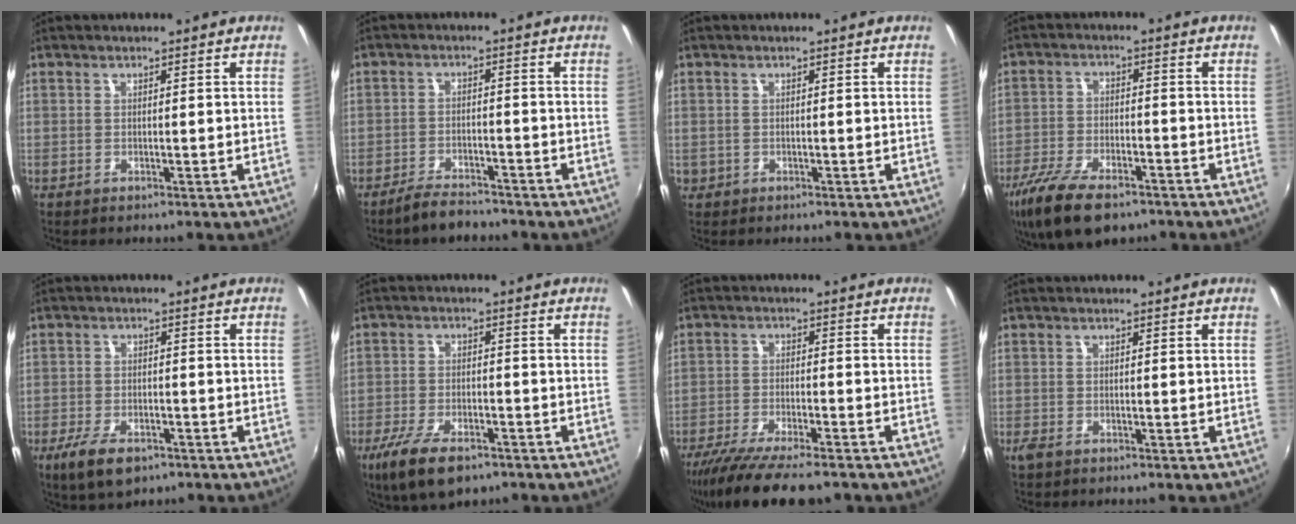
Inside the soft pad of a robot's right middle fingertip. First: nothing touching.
{"total": 5.1, "force": [-4.5, 1.5, 1.7], "torque": [-0.052, 0.000, -0.077]}
{"total": 1.0, "force": [-0.3, 0.9, 0.2], "torque": [-0.006, -0.003, -0.004]}
{"total": 13.3, "force": [-9.2, 5.2, 8.0], "torque": [-0.184, -0.033, -0.168]}
{"total": 8.0, "force": [-5.0, 3.5, 5.1], "torque": [-0.122, -0.021, -0.086]}
{"total": 11.1, "force": [-7.2, 4.2, 7.2], "torque": [-0.166, -0.032, -0.128]}
{"total": 13.8, "force": [-11.2, 2.4, 7.6], "torque": [-0.158, -0.042, -0.185]}
{"total": 1.6, "force": [-1.1, 0.8, 0.9], "torque": [-0.020, -0.005, -0.022]}